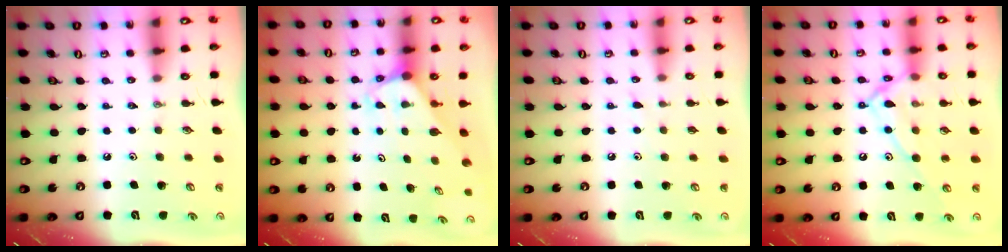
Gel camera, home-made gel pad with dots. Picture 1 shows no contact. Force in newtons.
{"total": 2.1, "press": 2.1, "slide": 0.1}
{"total": 5.2, "press": 5.1, "slide": 0.4}
{"total": 14.3, "press": 14.2, "slide": 0.9}